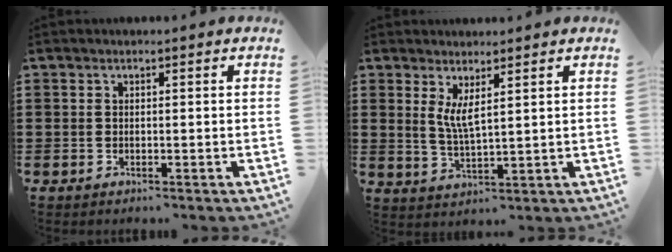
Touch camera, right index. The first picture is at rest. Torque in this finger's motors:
{"motor_torque": [0.03, -0.03, 0.08, 0.08]}